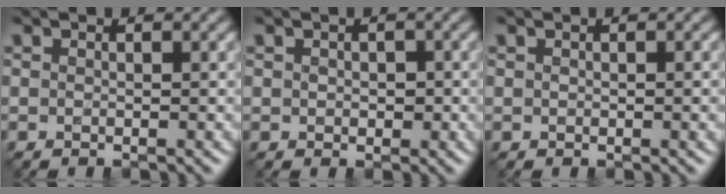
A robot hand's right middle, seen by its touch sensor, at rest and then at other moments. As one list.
[{"total": 1.1, "force": [0.1, 1.0, 0.5], "torque": [-0.007, -0.003, 0.001]}, {"total": 1.0, "force": [0.1, 0.6, 0.7], "torque": [-0.011, -0.001, 0.003]}]